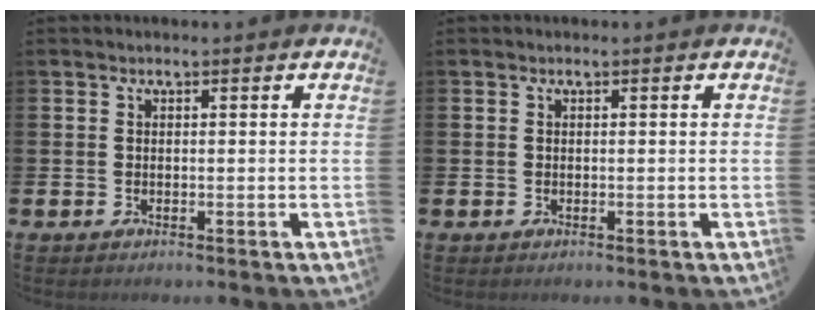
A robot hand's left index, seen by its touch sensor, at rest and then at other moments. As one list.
[{"total": 0.0}]